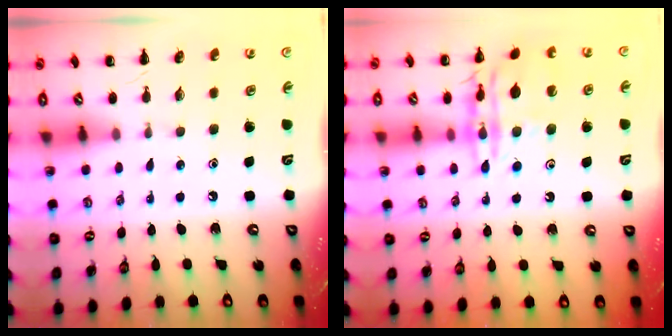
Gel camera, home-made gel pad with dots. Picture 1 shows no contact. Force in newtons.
{"total": 15.9, "press": 15.9, "slide": 1.1}